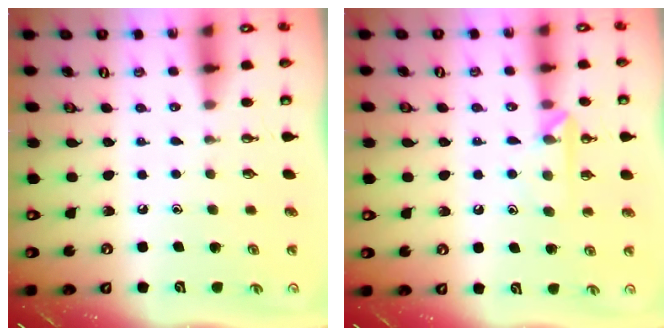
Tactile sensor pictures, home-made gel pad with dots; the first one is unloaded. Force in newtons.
{"total": 6.6, "press": 6.6, "slide": 0.8}